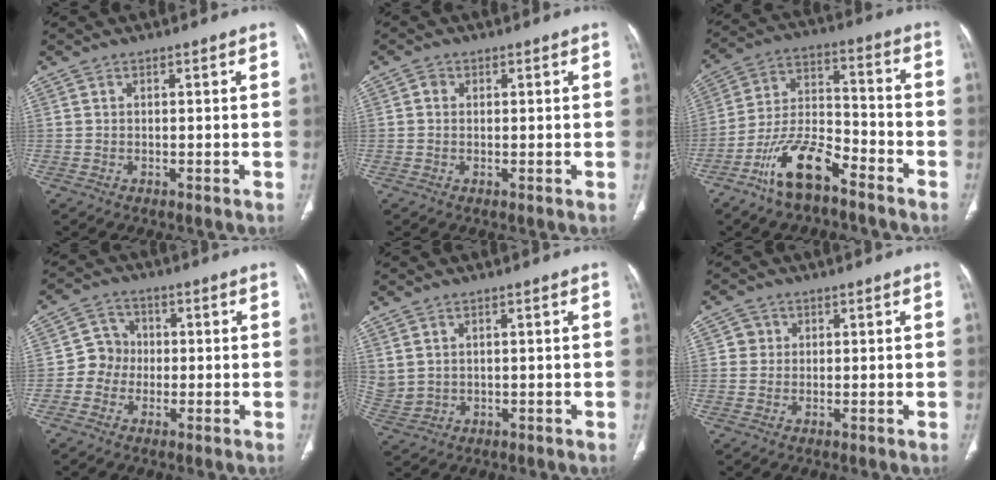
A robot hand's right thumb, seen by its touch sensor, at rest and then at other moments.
{"total": 1.2, "force": [0.3, 1.1, 0.5], "torque": [0.000, 0.002, 0.001]}
{"total": 13.2, "force": [-8.7, 5.1, 8.5], "torque": [-0.161, 0.063, -0.165]}
{"total": 5.2, "force": [-0.8, 5.0, 1.4], "torque": [0.010, 0.014, -0.026]}
{"total": 3.4, "force": [1.7, 2.0, 2.0], "torque": [-0.045, -0.006, 0.048]}
{"total": 2.3, "force": [0.6, 2.2, 0.1], "torque": [0.015, 0.002, 0.003]}